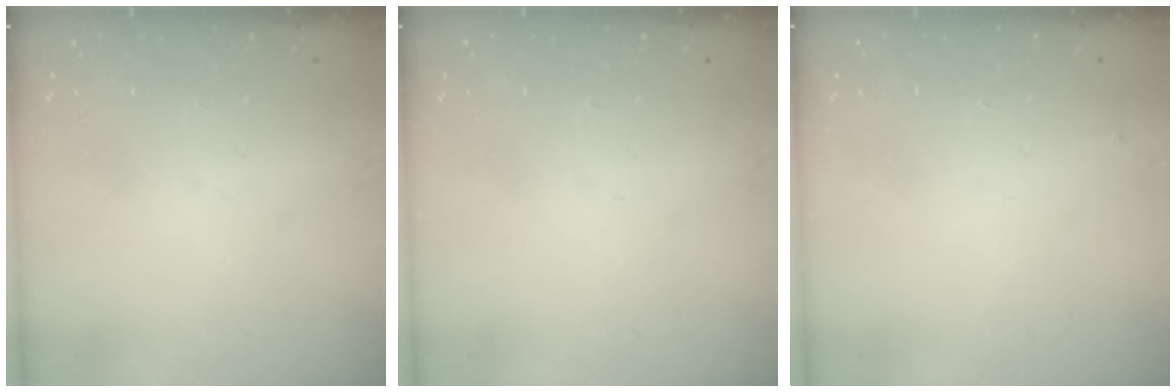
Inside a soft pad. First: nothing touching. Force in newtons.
{"total": 0.0}
{"total": 2.5, "press": 2.5, "slide": 0.4}